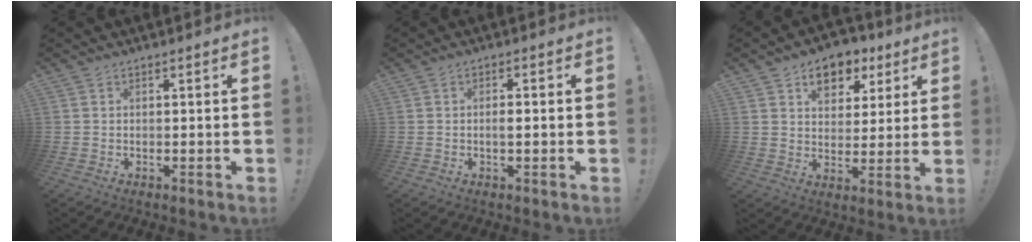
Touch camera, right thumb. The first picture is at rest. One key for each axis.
{"total": 1.7, "fx": -0.3, "fy": 0.4, "fz": 1.7, "tx": -0.030, "ty": 0.002, "tz": -0.007}
{"total": 9.4, "fx": 5.3, "fy": 6.5, "fz": 4.1, "tx": -0.052, "ty": -0.028, "tz": 0.097}